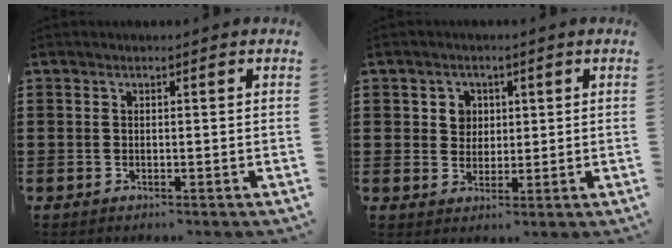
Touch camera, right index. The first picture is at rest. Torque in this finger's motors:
{"motor_torque": [0.02, 0.09, 0.07, 0.02]}